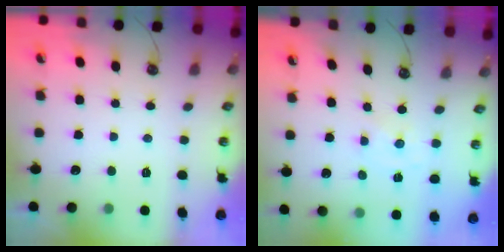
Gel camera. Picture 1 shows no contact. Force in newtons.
{"total": 0.0}